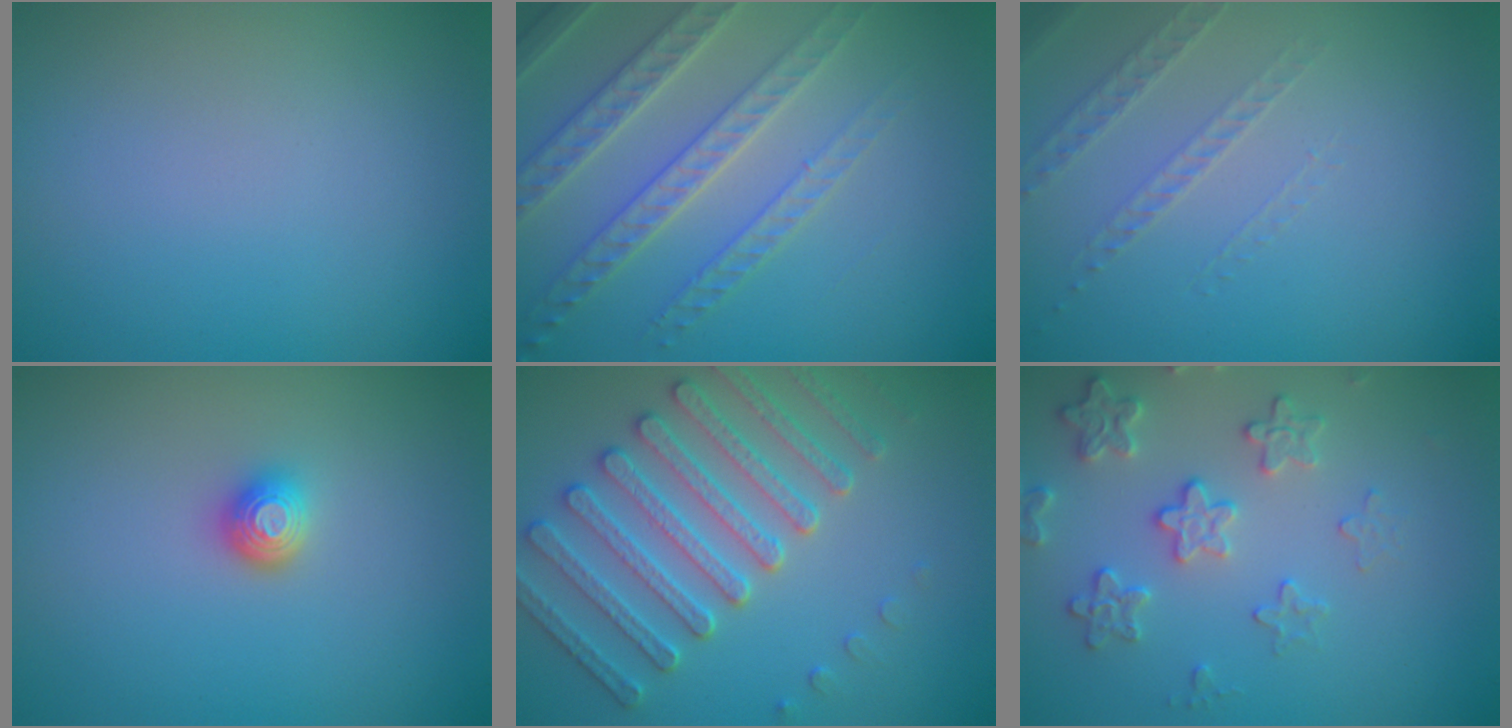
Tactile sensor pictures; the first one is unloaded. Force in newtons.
{"total": 4.4, "press": 4.2, "slide": 1.5}
{"total": 1.3, "press": 0.9, "slide": 0.9}
{"total": 1.5, "press": 1.3, "slide": 0.8}
{"total": 5.1, "press": 4.9, "slide": 1.3}
{"total": 3.2, "press": 3.2, "slide": 0.5}